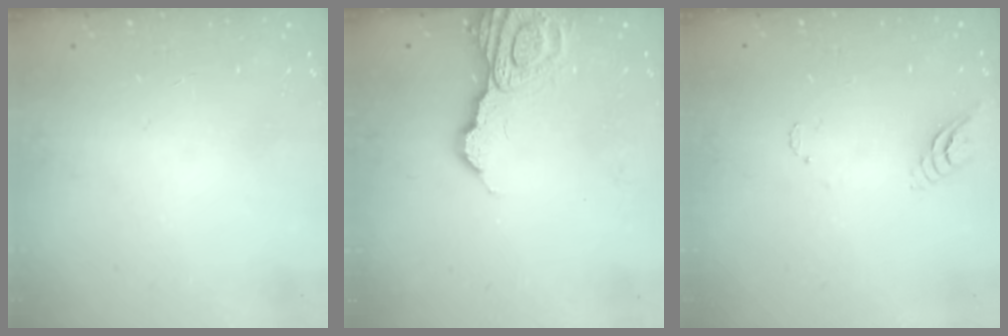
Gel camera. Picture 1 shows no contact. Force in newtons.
{"total": 12.1, "press": 12.0, "slide": 1.4}
{"total": 4.8, "press": 4.8, "slide": 0.4}